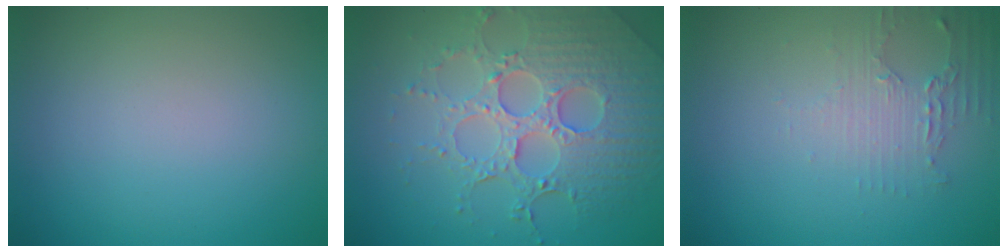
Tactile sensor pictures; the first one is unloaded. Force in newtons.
{"total": 6.6, "press": 5.3, "slide": 4.1}
{"total": 1.8, "press": 1.8, "slide": 0.4}